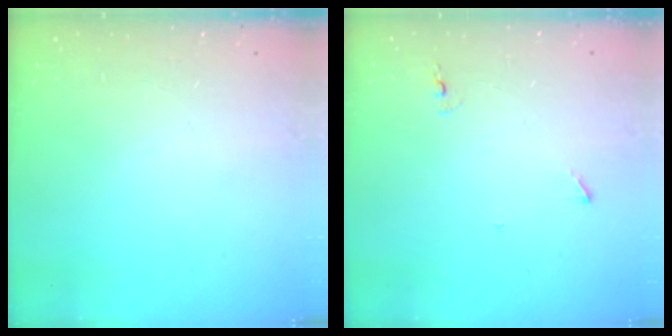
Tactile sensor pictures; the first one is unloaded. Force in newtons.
{"total": 4.7, "press": 4.5, "slide": 1.4}